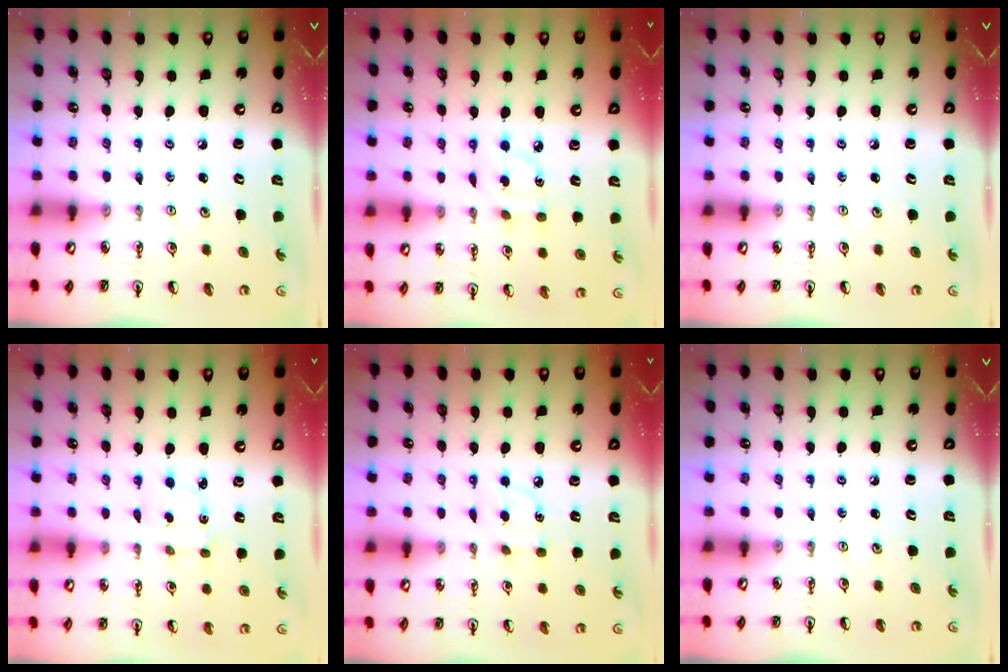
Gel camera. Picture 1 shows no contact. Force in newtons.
{"total": 4.0, "press": 4.0, "slide": 0.3}
{"total": 0.0}
{"total": 2.8, "press": 2.8, "slide": 0.5}
{"total": 7.0, "press": 7.0, "slide": 0.5}
{"total": 0.0}